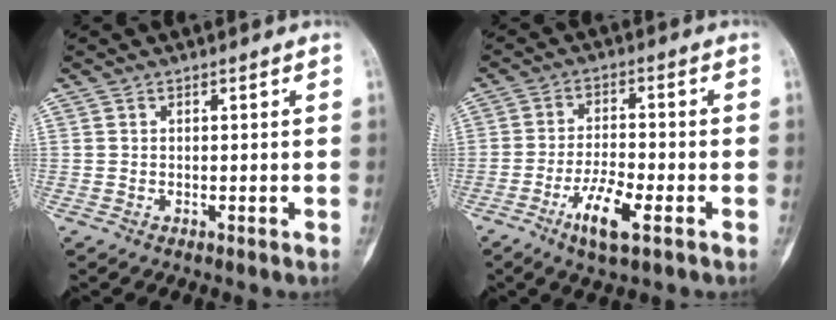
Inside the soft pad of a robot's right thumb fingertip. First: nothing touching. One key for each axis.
{"total": 7.9, "fx": -3.8, "fy": 2.0, "fz": 6.7, "tx": -0.132, "ty": 0.010, "tz": -0.067}